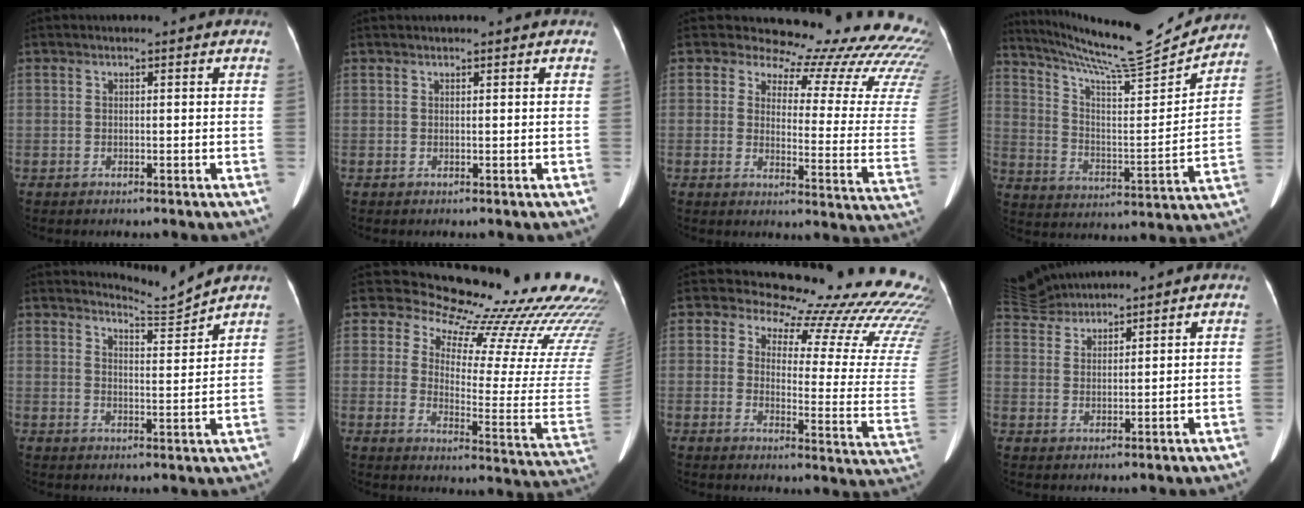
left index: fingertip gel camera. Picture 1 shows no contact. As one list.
[{"total": 2.4, "force": [2.2, 0.1, 1.0], "torque": [-0.013, 0.019, 0.026]}, {"total": 25.9, "force": [25.0, 5.3, 4.6], "torque": [-0.035, -0.172, 0.258]}, {"total": 19.0, "force": [17.9, -0.1, 6.3], "torque": [-0.120, -0.046, 0.275]}, {"total": 4.5, "force": [4.1, -1.7, -1.0], "torque": [0.006, -0.038, 0.075]}, {"total": 22.5, "force": [20.7, 3.2, 8.3], "torque": [-0.121, -0.138, 0.236]}, {"total": 26.5, "force": [25.5, 4.0, 5.9], "torque": [-0.060, -0.185, 0.272]}, {"total": 7.1, "force": [7.0, 0.5, 1.1], "torque": [-0.030, 0.019, 0.143]}]